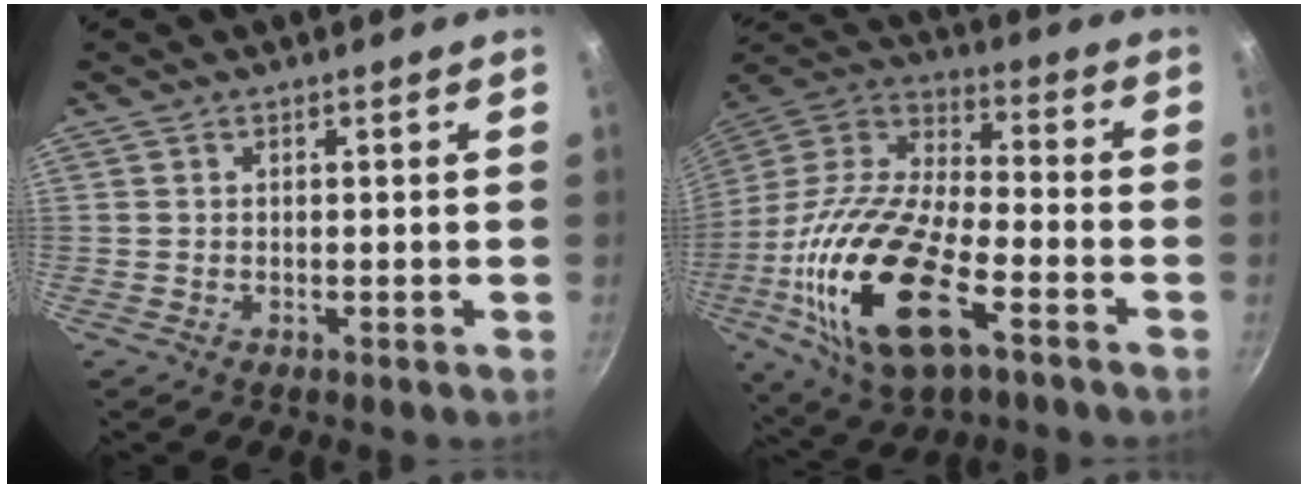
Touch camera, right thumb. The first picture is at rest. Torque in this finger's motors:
{"motor_torque": [1.77, 1.22, 2.46, -0.31, 0.88]}